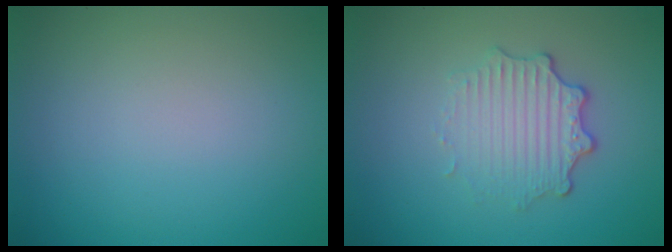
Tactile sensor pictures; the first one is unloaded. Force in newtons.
{"total": 3.4, "press": 2.7, "slide": 2.0}